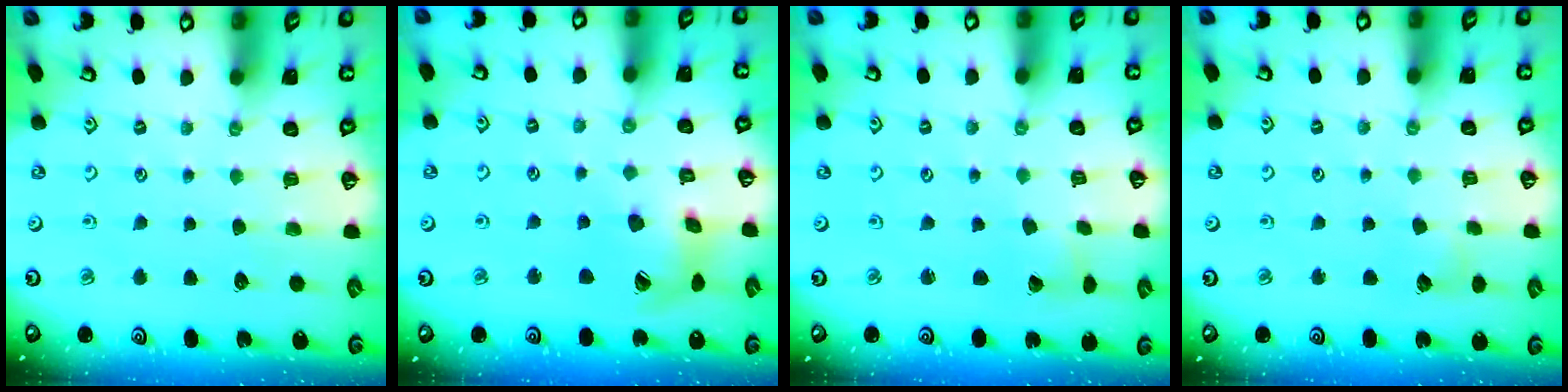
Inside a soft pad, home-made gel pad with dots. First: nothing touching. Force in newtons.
{"total": 11.9, "press": 11.8, "slide": 1.5}
{"total": 2.0, "press": 2.0, "slide": 0.3}
{"total": 5.8, "press": 5.8, "slide": 0.6}